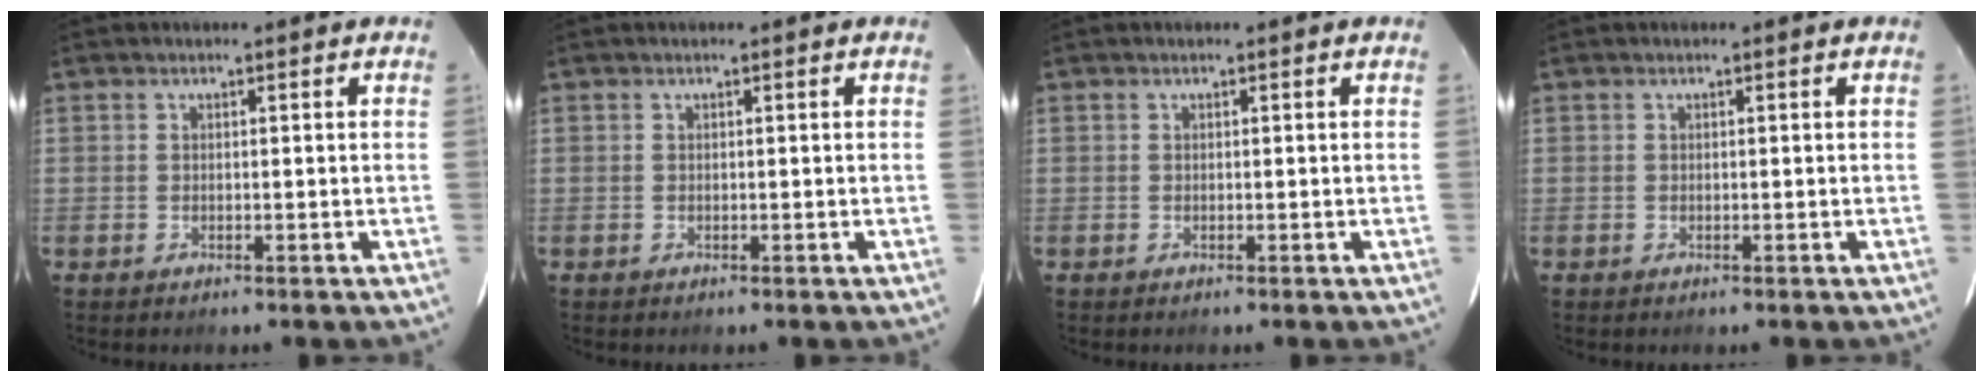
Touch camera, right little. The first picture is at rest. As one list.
[{"total": 0.0}, {"total": 0.0}, {"total": 0.0}]